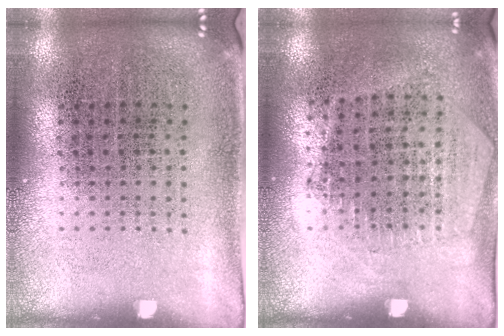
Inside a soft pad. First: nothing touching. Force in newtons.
{"total": 1.3, "press": 1.1, "slide": 0.7}